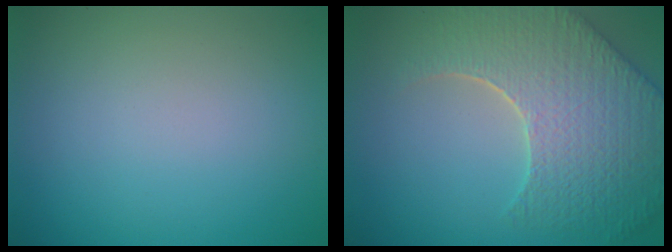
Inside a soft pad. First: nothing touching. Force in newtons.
{"total": 9.0, "press": 6.4, "slide": 6.3}